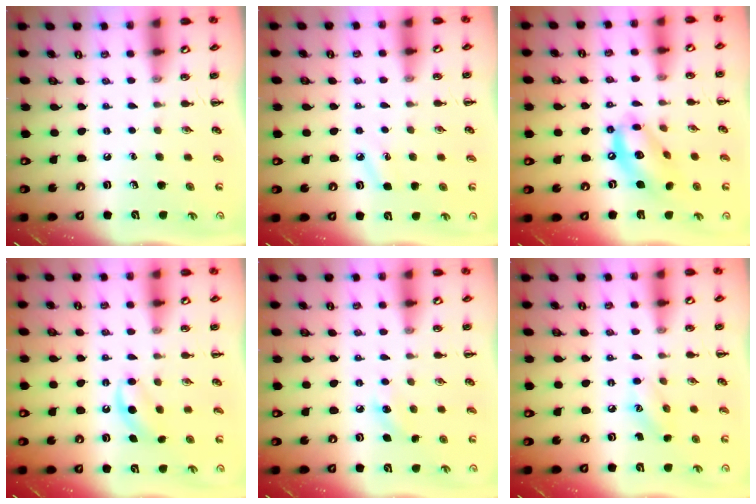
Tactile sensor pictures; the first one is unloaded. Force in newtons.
{"total": 4.0, "press": 3.8, "slide": 1.2}
{"total": 14.0, "press": 13.7, "slide": 3.0}
{"total": 4.7, "press": 4.4, "slide": 1.4}
{"total": 7.1, "press": 6.9, "slide": 1.9}
{"total": 8.1, "press": 7.9, "slide": 1.8}